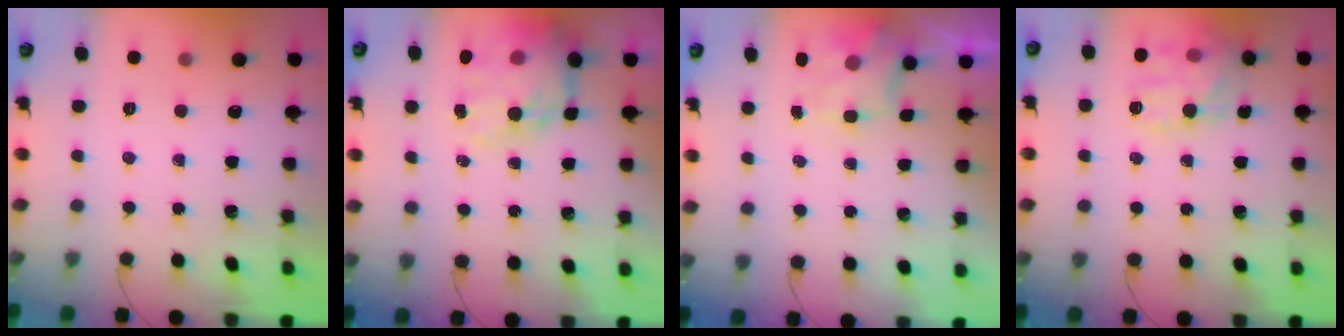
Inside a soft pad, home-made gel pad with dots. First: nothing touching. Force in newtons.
{"total": 18.0, "press": 17.5, "slide": 4.0}
{"total": 2.0, "press": 1.9, "slide": 0.5}
{"total": 15.5, "press": 15.5, "slide": 0.6}